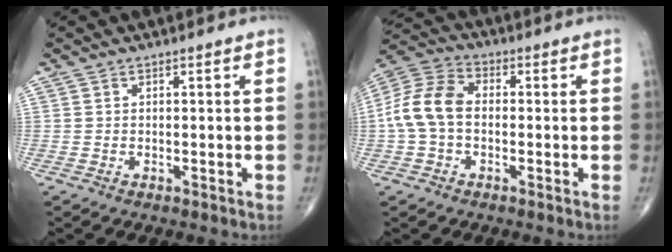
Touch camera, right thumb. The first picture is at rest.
{"total": 10.4, "force": [-0.7, 7.0, 7.6], "torque": [-0.153, 0.031, -0.026]}